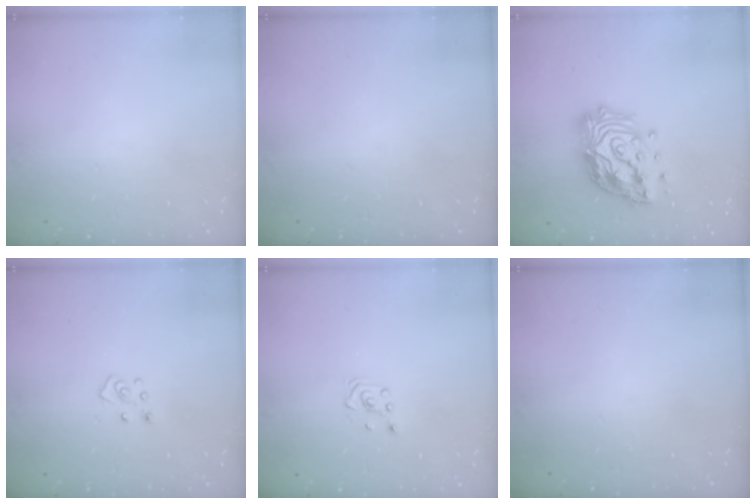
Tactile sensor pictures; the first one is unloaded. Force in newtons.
{"total": 0.0}
{"total": 19.2, "press": 19.1, "slide": 1.9}
{"total": 4.2, "press": 4.1, "slide": 0.3}
{"total": 2.6, "press": 2.4, "slide": 1.0}
{"total": 0.0}